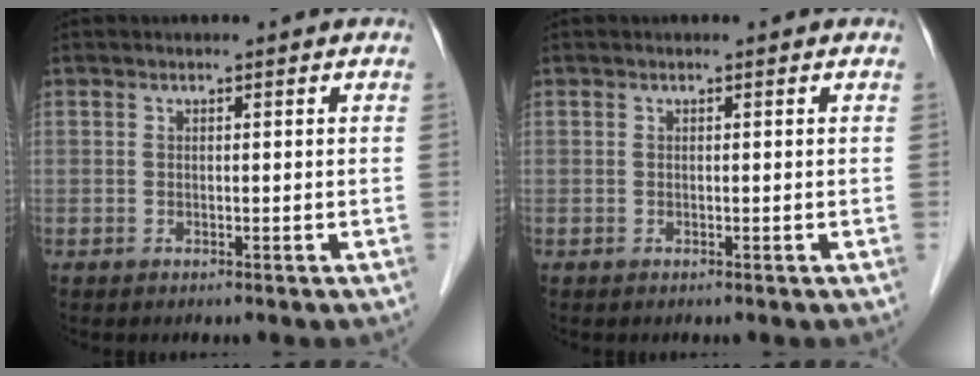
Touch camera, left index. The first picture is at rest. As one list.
[{"total": 0.0}]